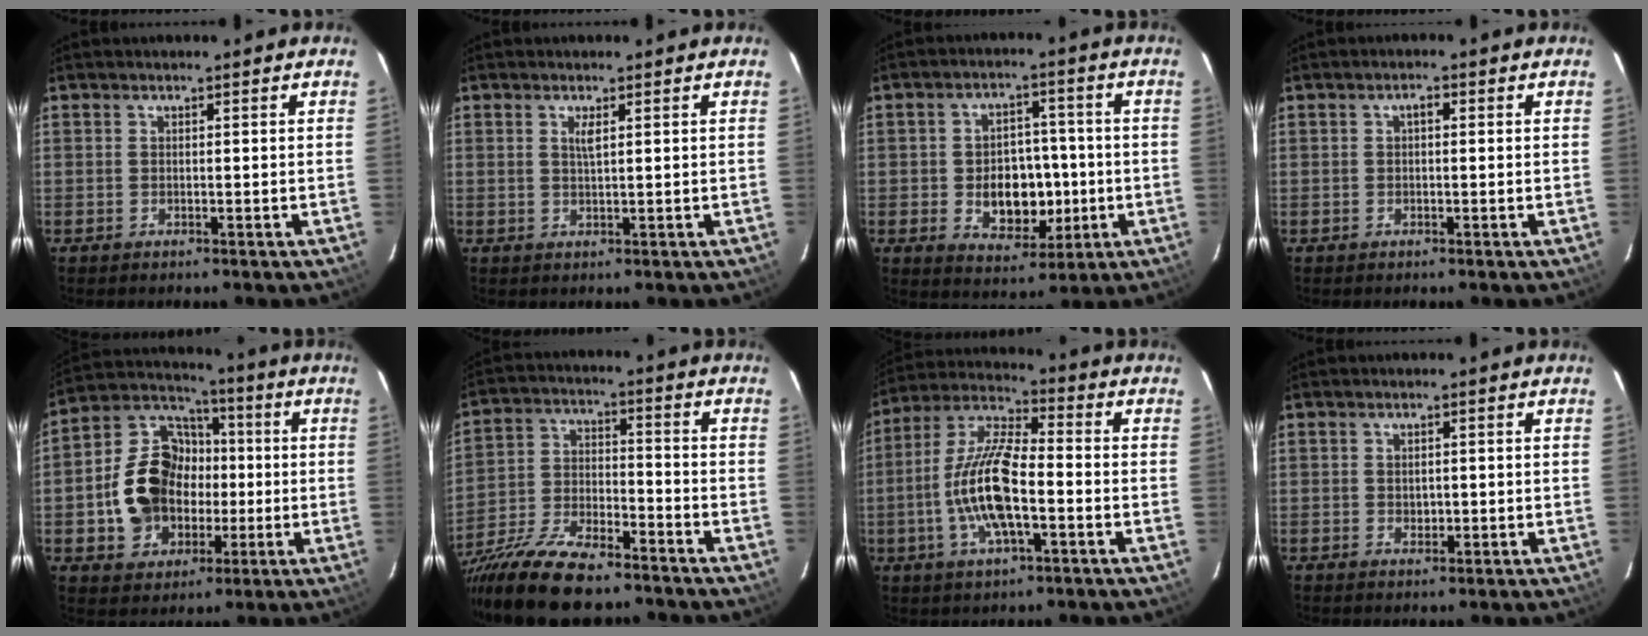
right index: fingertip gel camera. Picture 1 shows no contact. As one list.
[{"total": 1.7, "force": [0.7, 0.3, 1.5], "torque": [-0.027, -0.001, 0.012]}, {"total": 10.0, "force": [-1.8, 7.3, 6.7], "torque": [-0.127, 0.008, -0.010]}, {"total": 1.2, "force": [0.1, 0.7, 1.0], "torque": [-0.015, 0.008, -0.001]}, {"total": 15.4, "force": [-2.0, 12.5, 8.8], "torque": [-0.198, 0.037, -0.023]}, {"total": 18.7, "force": [-14.9, 5.3, 10.0], "torque": [-0.204, -0.037, -0.255]}, {"total": 14.1, "force": [-3.5, 4.7, 12.8], "torque": [-0.266, 0.001, -0.072]}, {"total": 1.3, "force": [0.0, 1.1, 0.6], "torque": [-0.006, 0.002, 0.002]}]